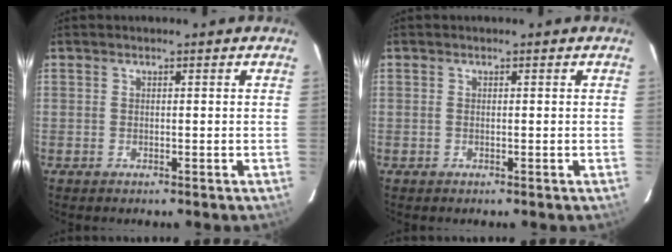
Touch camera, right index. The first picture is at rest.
{"total": 0.0}